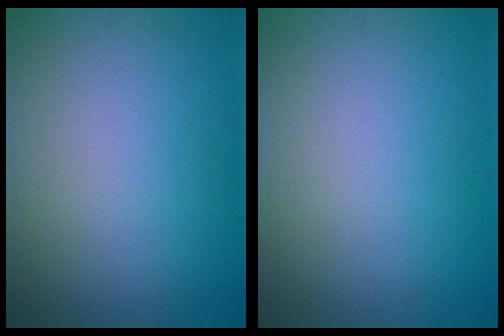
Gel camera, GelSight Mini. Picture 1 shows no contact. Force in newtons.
{"total": 0.0}